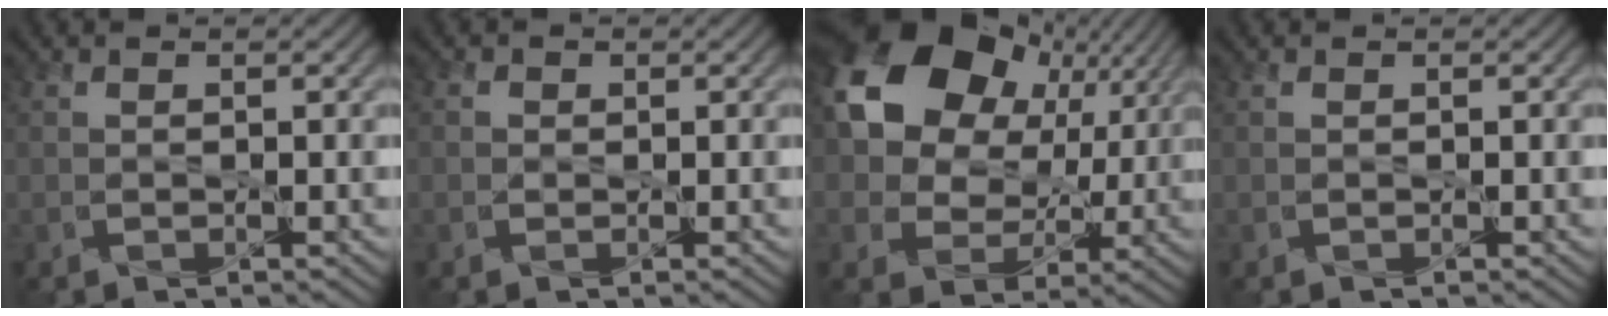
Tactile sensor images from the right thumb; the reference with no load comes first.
{"total": 0.7, "force": [-0.1, 0.7, 0.1], "torque": [0.002, -0.002, -0.001]}
{"total": 16.5, "force": [6.5, 12.0, 9.4], "torque": [-0.190, 0.035, 0.109]}
{"total": 0.0}